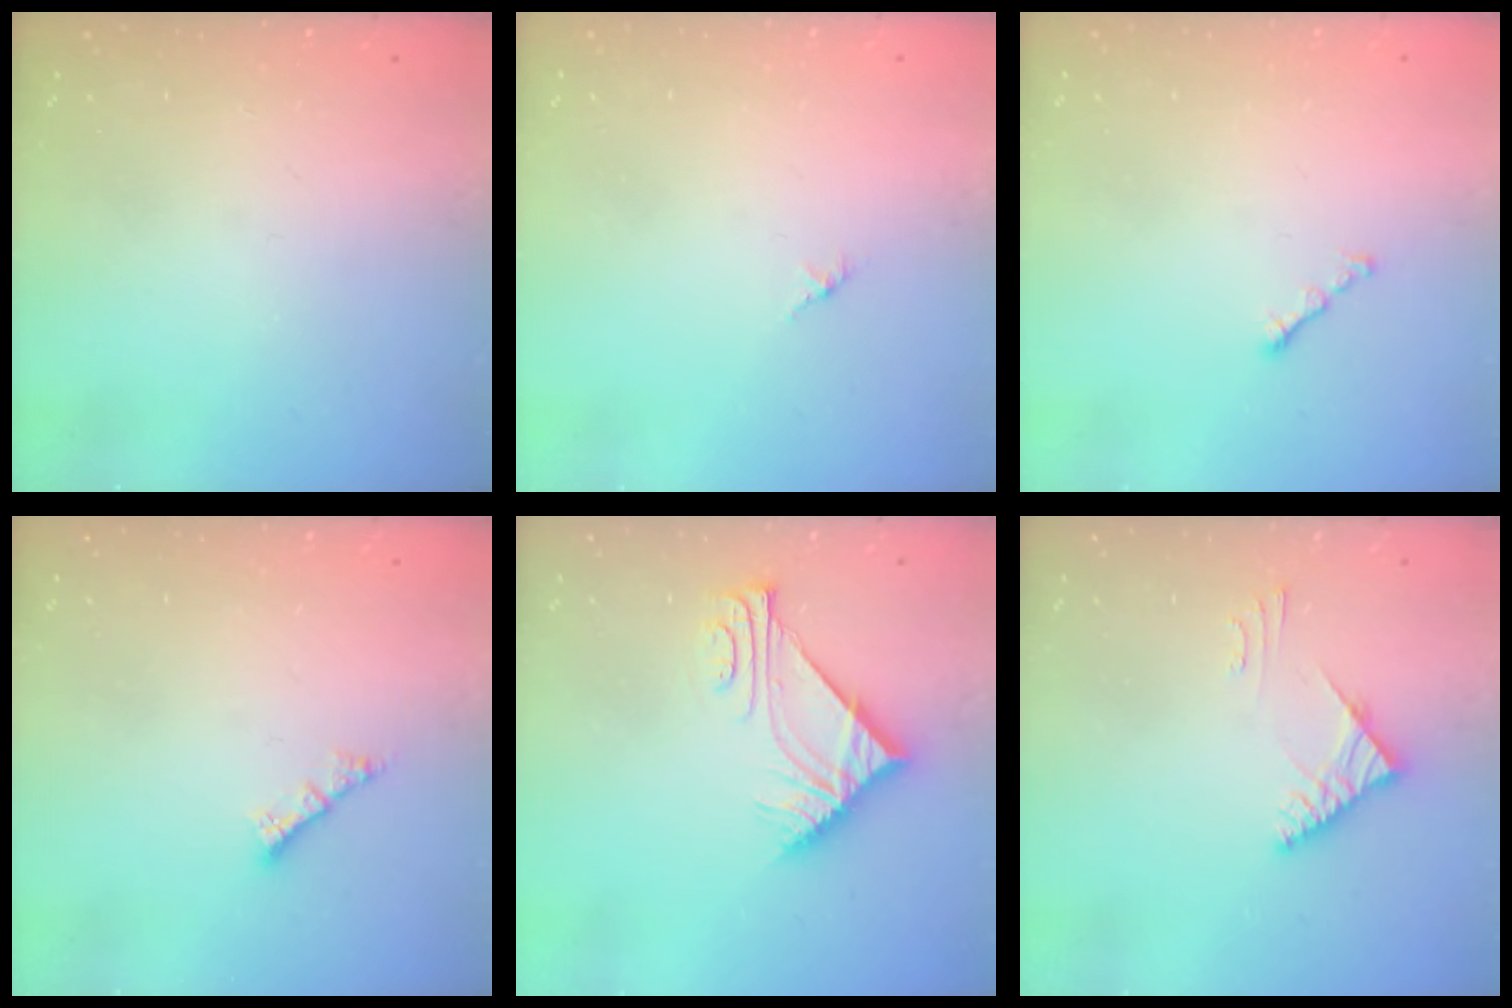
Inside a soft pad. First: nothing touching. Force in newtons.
{"total": 1.4, "press": 1.4, "slide": 0.4}
{"total": 0.8, "press": 0.7, "slide": 0.4}
{"total": 2.4, "press": 2.4, "slide": 0.2}
{"total": 7.7, "press": 7.7, "slide": 0.1}
{"total": 4.4, "press": 4.3, "slide": 0.8}